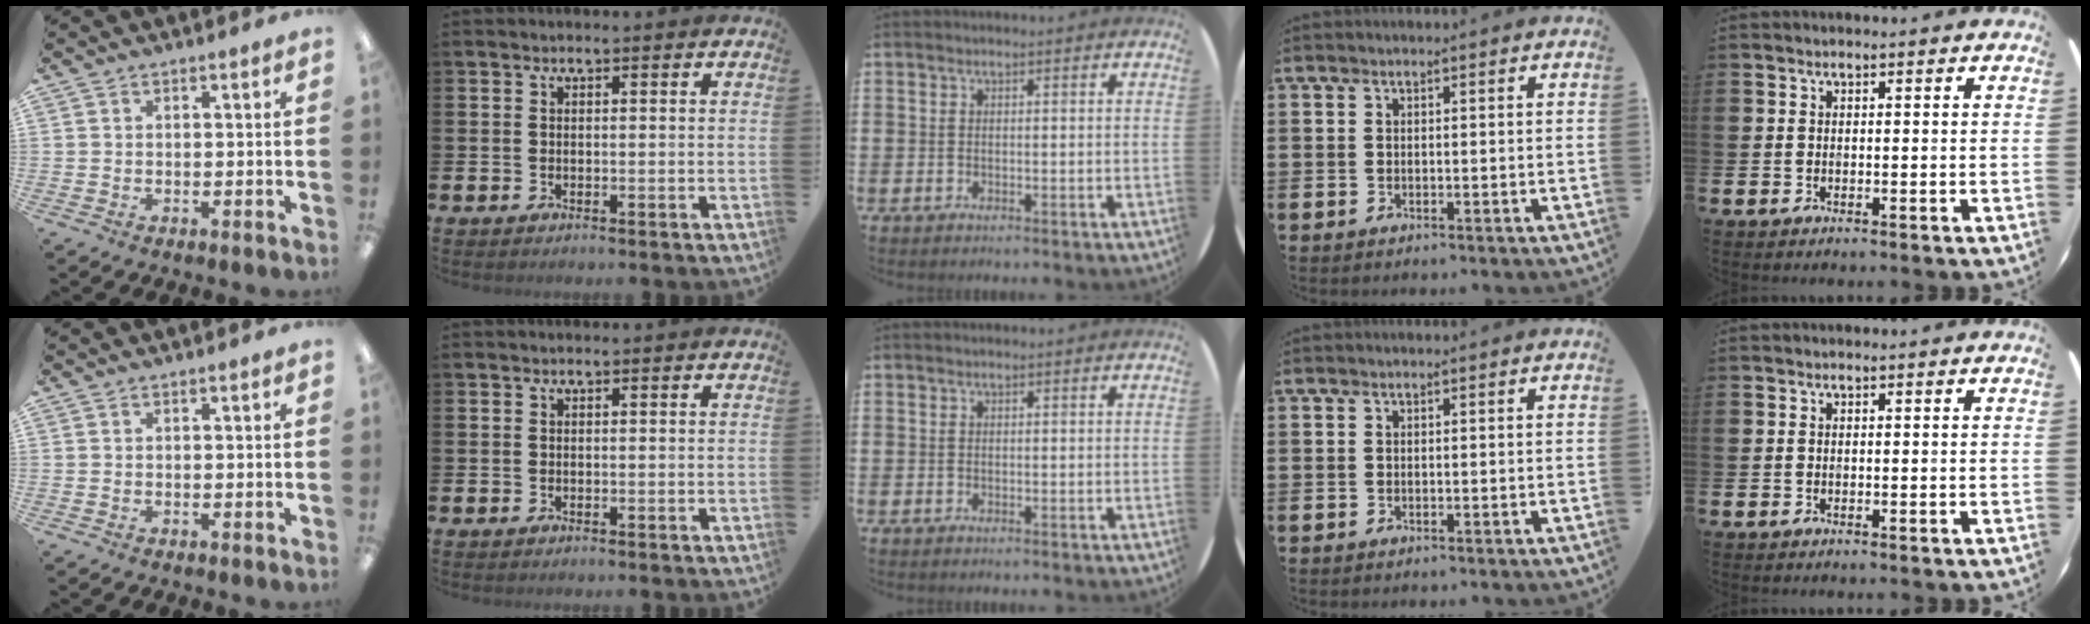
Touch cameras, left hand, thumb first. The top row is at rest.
{}